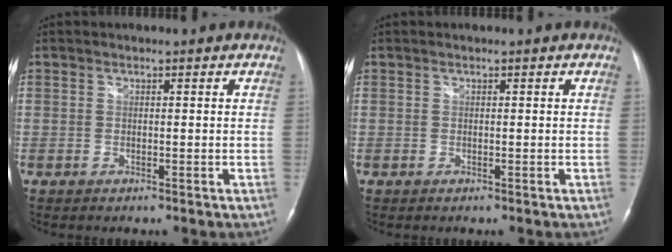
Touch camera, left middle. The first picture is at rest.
{"total": 0.0}